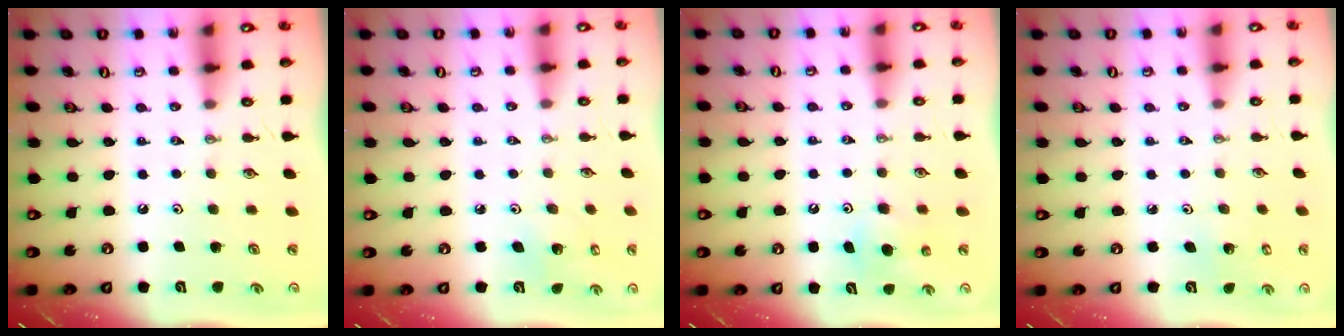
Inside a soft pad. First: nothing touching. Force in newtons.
{"total": 4.8, "press": 4.8, "slide": 0.4}
{"total": 5.4, "press": 5.4, "slide": 0.2}
{"total": 2.3, "press": 2.3, "slide": 0.1}